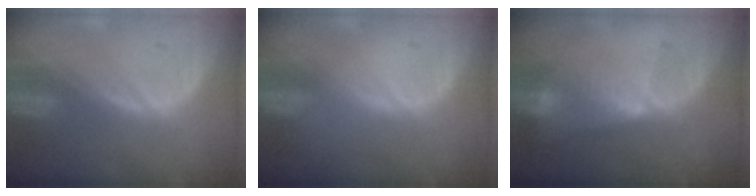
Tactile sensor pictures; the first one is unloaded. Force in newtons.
{"total": 0.0}
{"total": 4.7, "press": 4.6, "slide": 0.7}